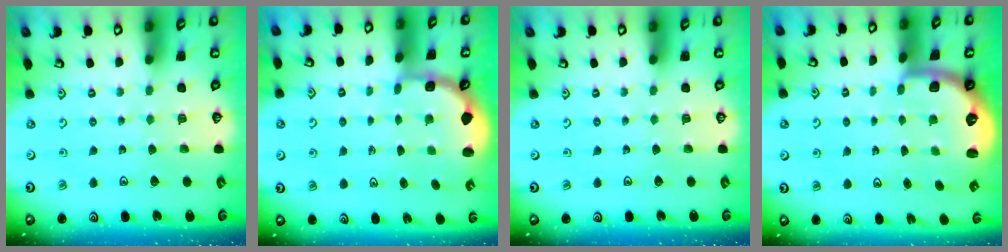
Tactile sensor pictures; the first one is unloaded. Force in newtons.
{"total": 2.6, "press": 1.9, "slide": 1.8}
{"total": 0.0}
{"total": 2.1, "press": 2.0, "slide": 0.8}